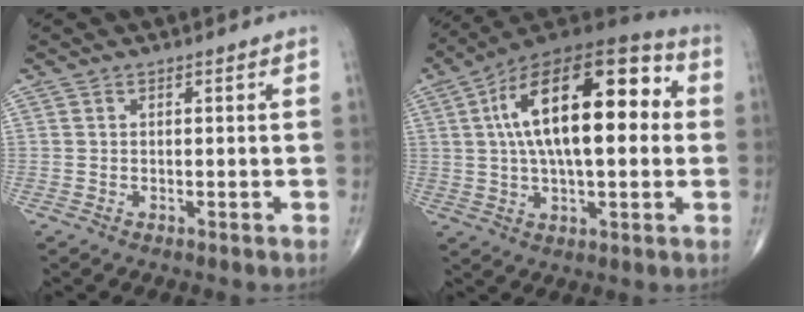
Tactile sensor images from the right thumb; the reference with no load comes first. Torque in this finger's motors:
{"motor_torque": [0.81, 4.20, 2.37, 0.40, 0.72]}